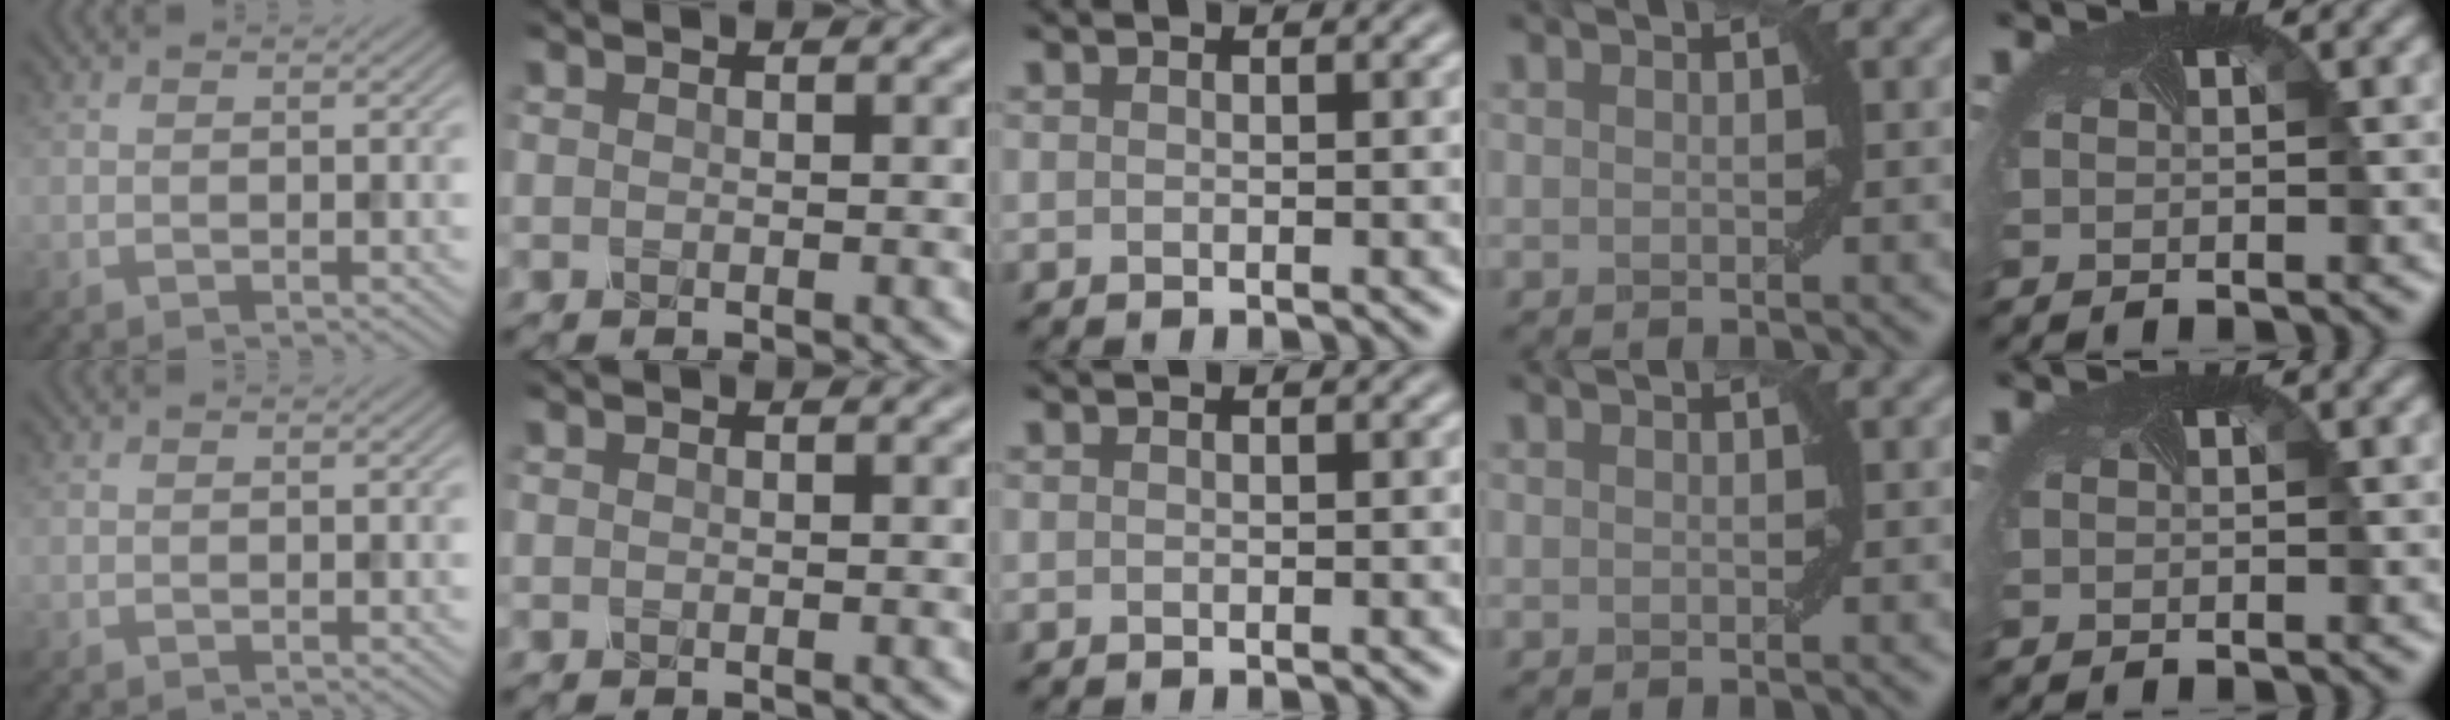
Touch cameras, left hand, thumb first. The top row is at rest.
{}